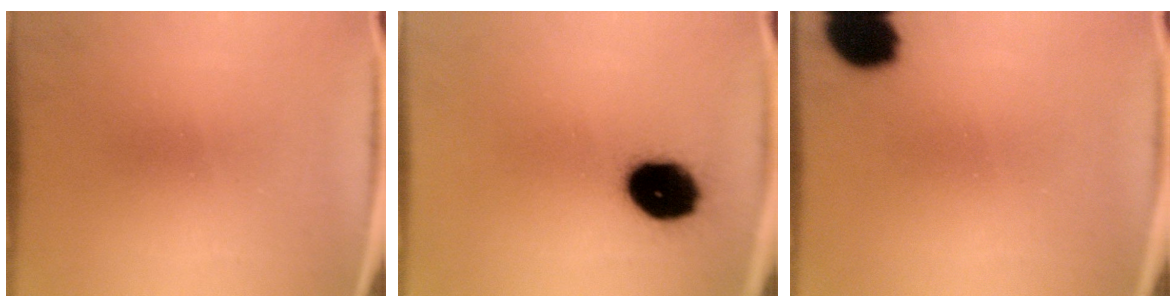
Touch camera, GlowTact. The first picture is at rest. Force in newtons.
{"total": 14.3}
{"total": 11.9}